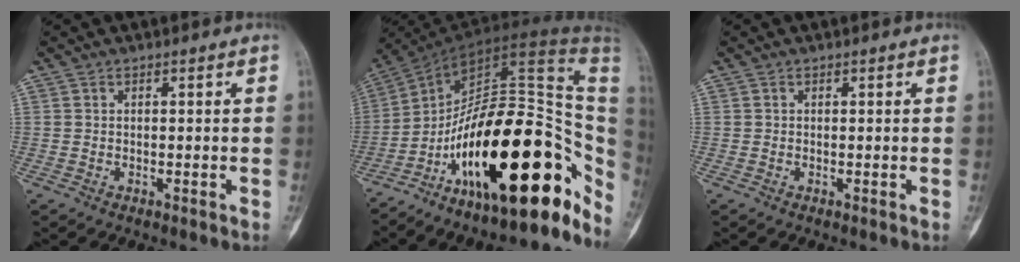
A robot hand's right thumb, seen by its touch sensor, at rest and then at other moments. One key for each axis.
{"total": 33.0, "fx": -10.5, "fy": 13.3, "fz": 28.3, "tx": -0.335, "ty": 0.086, "tz": -0.165}
{"total": 0.0}